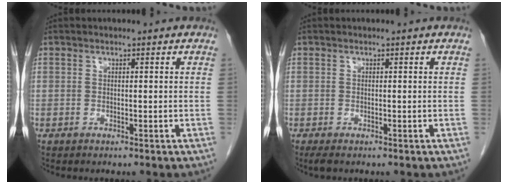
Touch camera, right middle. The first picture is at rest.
{"total": 1.3, "force": [-0.9, 0.4, 0.8], "torque": [-0.013, -0.004, -0.013]}